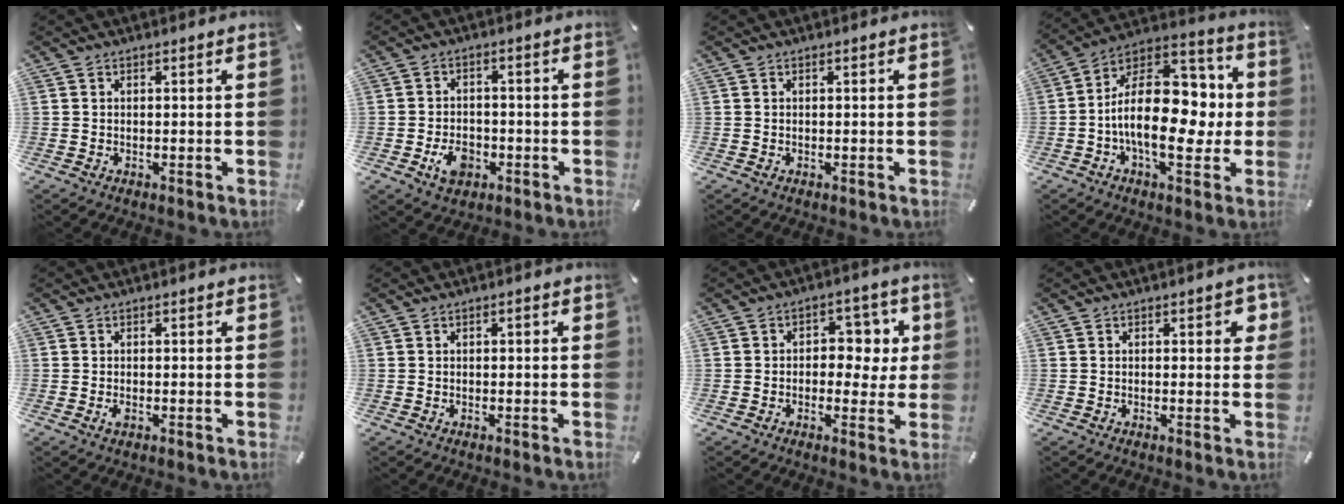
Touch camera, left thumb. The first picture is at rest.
{"total": 6.5, "force": [-2.5, 4.7, 3.7], "torque": [-0.071, 0.007, -0.046]}
{"total": 0.0}
{"total": 22.3, "force": [-1.8, 13.3, 17.8], "torque": [-0.287, 0.007, -0.021]}
{"total": 1.6, "force": [-0.6, 0.8, 1.3], "torque": [-0.031, -0.003, -0.013]}
{"total": 0.9, "force": [-0.2, 0.4, 0.8], "torque": [-0.015, 0.003, -0.005]}
{"total": 7.4, "force": [0.6, 5.6, 4.8], "torque": [-0.052, 0.001, 0.002]}
{"total": 3.3, "force": [0.4, 1.4, 2.9], "torque": [-0.041, 0.002, 0.001]}